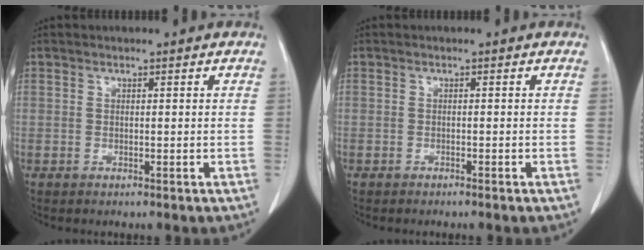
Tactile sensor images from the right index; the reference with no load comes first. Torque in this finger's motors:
{"motor_torque": [-1.07, -0.31, -0.30, -0.05]}